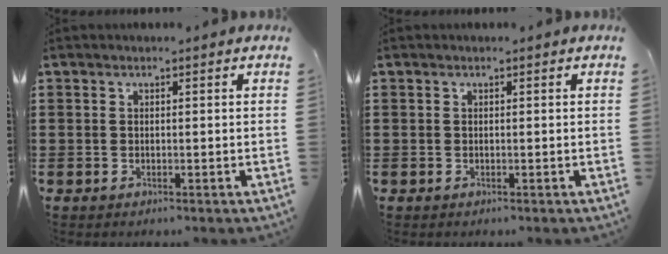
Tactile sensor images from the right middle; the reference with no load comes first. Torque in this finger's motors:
{"motor_torque": [0.00, 0.00, 0.00, 0.00]}